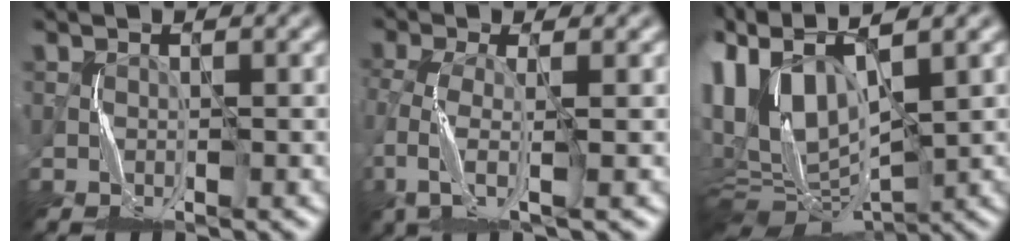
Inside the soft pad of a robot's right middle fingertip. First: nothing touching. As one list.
[{"total": 3.4, "force": [-1.9, 0.9, 2.7], "torque": [-0.080, -0.010, -0.043]}, {"total": 10.1, "force": [2.3, 5.6, 8.1], "torque": [-0.176, 0.011, 0.040]}]